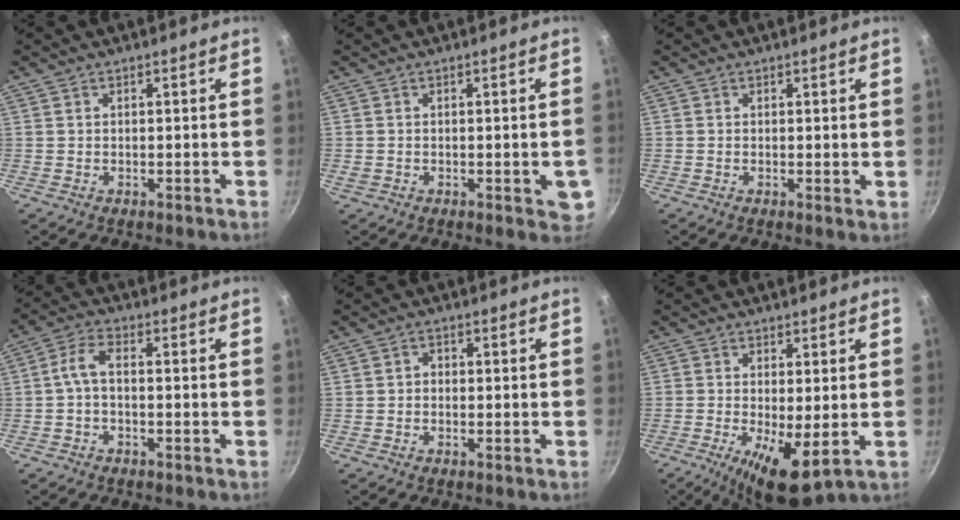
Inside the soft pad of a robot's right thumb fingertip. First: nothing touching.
{"total": 4.8, "force": [-1.0, 2.4, 4.1], "torque": [-0.039, -0.007, -0.014]}
{"total": 0.8, "force": [0.3, 0.3, 0.7], "torque": [-0.010, -0.005, 0.001]}
{"total": 4.3, "force": [-1.1, 2.1, 3.6], "torque": [-0.083, 0.025, -0.030]}
{"total": 1.4, "force": [-0.3, 1.2, 0.7], "torque": [-0.011, 0.007, -0.007]}
{"total": 9.3, "force": [-1.8, 3.0, 8.6], "torque": [-0.145, -0.013, -0.020]}